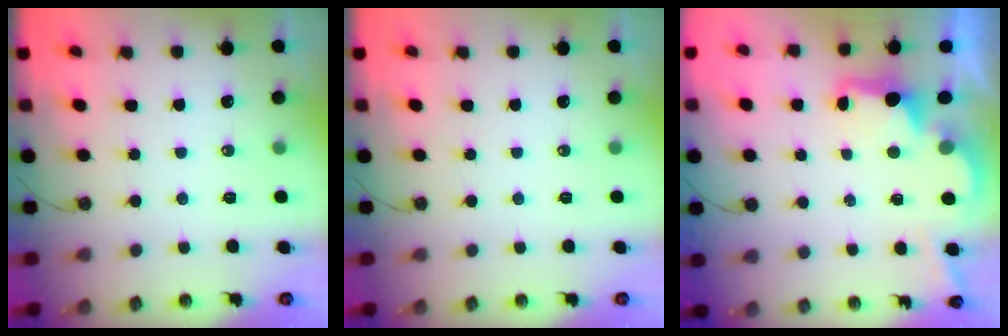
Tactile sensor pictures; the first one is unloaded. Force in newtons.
{"total": 0.0}
{"total": 2.5, "press": 2.4, "slide": 0.8}